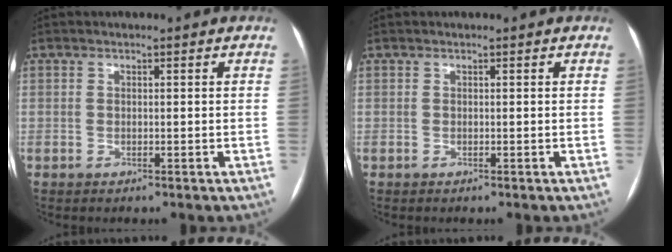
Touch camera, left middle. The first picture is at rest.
{"total": 0.0}